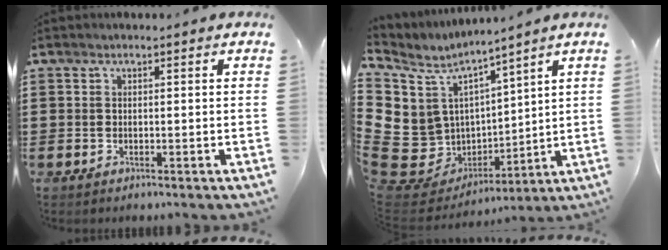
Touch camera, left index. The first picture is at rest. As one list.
[{"total": 8.0, "force": [1.9, 7.7, 0.8], "torque": [-0.086, -0.048, 0.041]}]